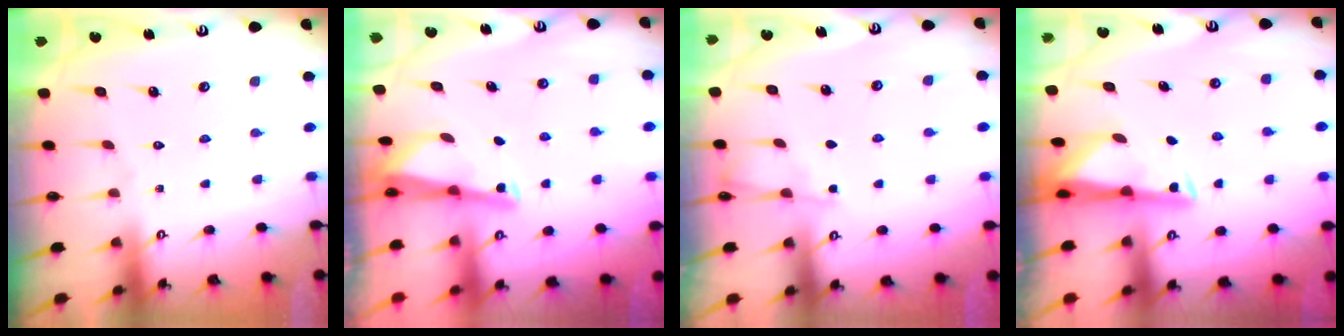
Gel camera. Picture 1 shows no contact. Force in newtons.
{"total": 2.9, "press": 2.9, "slide": 0.2}
{"total": 2.6, "press": 2.5, "slide": 0.4}
{"total": 2.9, "press": 2.9, "slide": 0.5}